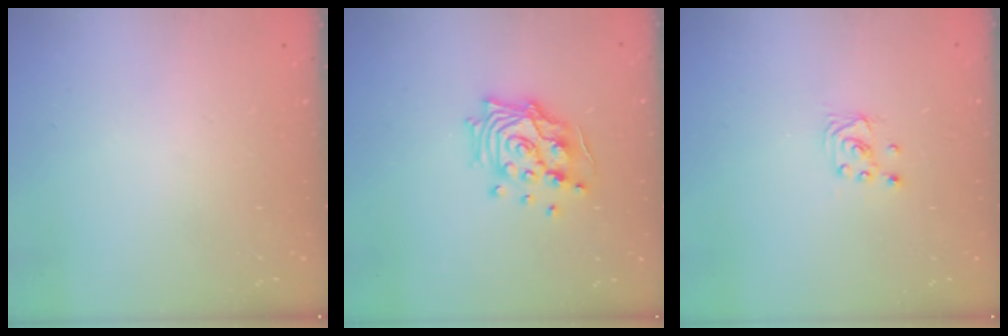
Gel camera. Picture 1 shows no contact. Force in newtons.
{"total": 13.8, "press": 13.6, "slide": 2.0}
{"total": 1.6, "press": 1.6, "slide": 0.0}